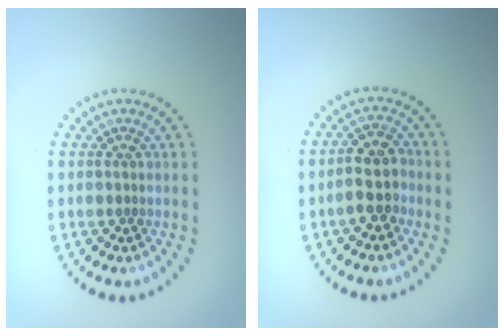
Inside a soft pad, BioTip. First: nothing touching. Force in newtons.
{"total": 3.1, "press": 2.9, "slide": 1.1}